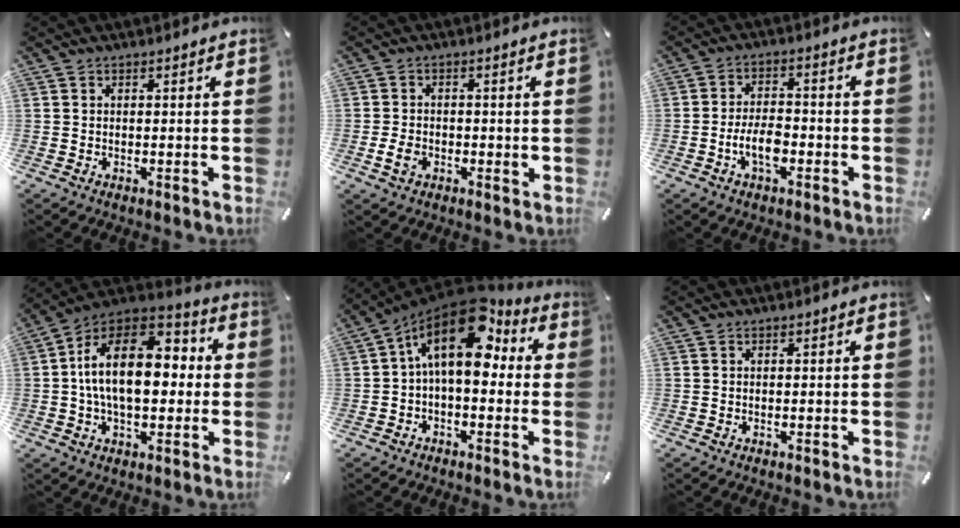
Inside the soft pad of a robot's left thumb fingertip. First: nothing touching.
{"total": 4.1, "force": [-1.0, 2.9, 2.7], "torque": [-0.059, 0.000, -0.018]}
{"total": 6.8, "force": [-2.7, 3.6, 5.1], "torque": [-0.100, 0.013, -0.050]}
{"total": 19.5, "force": [1.3, 12.0, 15.3], "torque": [-0.271, 0.003, 0.012]}
{"total": 16.9, "force": [5.9, 9.0, 13.0], "torque": [-0.238, -0.041, 0.095]}
{"total": 0.0}